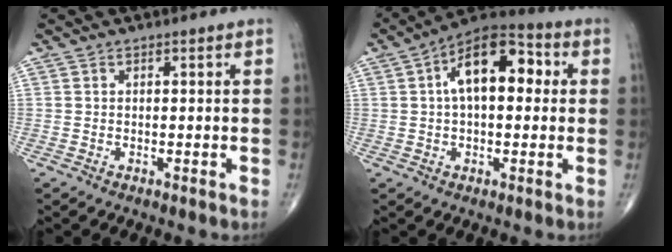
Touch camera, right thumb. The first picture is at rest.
{"total": 13.8, "force": [2.6, 7.2, 11.5], "torque": [-0.170, 0.032, 0.029]}